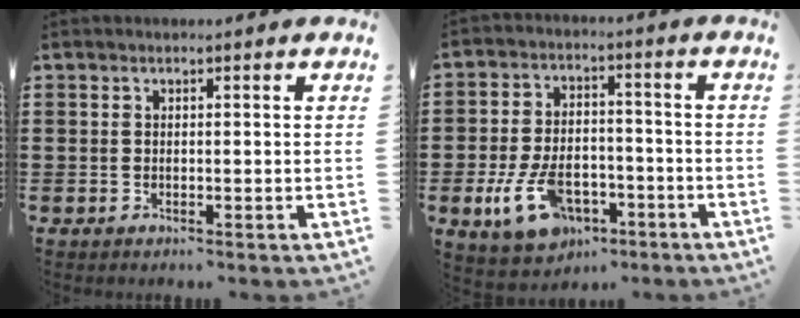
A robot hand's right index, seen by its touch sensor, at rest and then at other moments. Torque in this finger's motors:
{"motor_torque": [1.30, -0.83, 0.35, 0.17]}